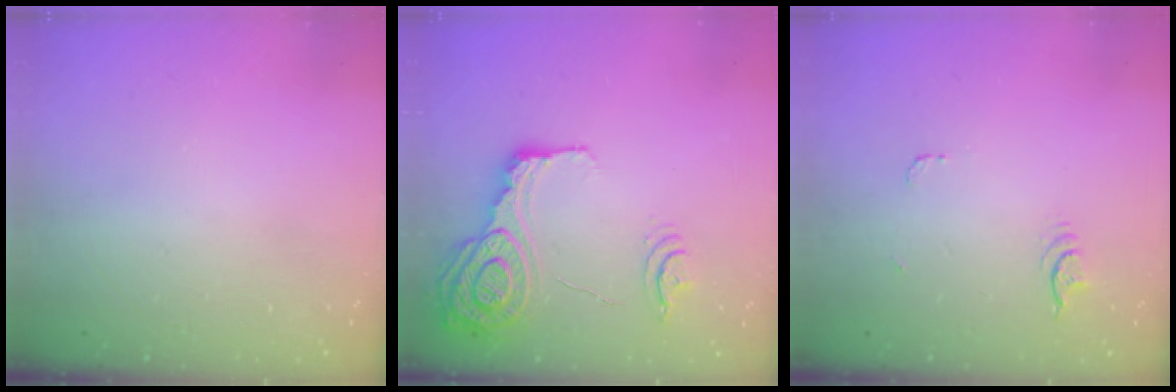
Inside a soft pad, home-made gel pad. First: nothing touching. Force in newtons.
{"total": 16.0, "press": 15.9, "slide": 1.2}
{"total": 3.8, "press": 3.4, "slide": 1.6}